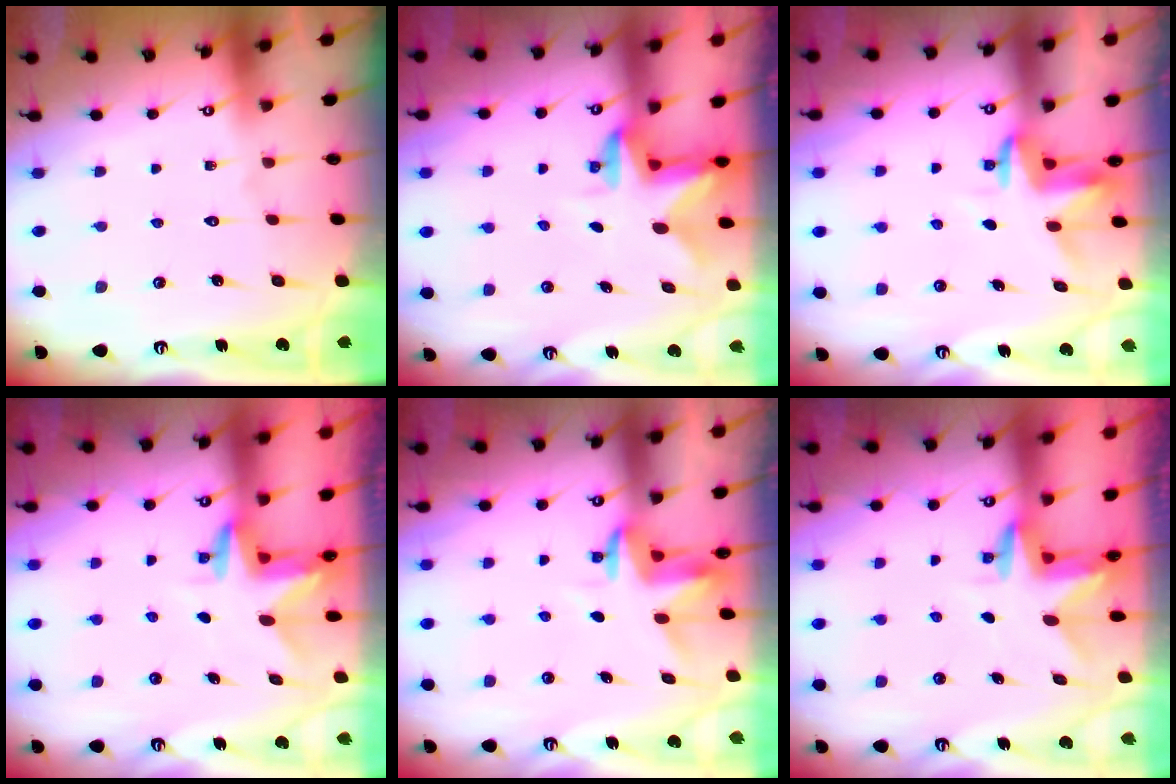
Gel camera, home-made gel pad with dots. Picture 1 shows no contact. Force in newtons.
{"total": 2.4, "press": 2.4, "slide": 0.4}
{"total": 3.6, "press": 3.6, "slide": 0.2}
{"total": 3.0, "press": 3.0, "slide": 0.2}
{"total": 3.6, "press": 3.6, "slide": 0.2}
{"total": 3.0, "press": 3.0, "slide": 0.2}